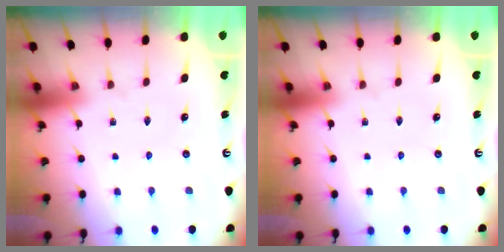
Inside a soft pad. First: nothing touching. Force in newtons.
{"total": 0.0}